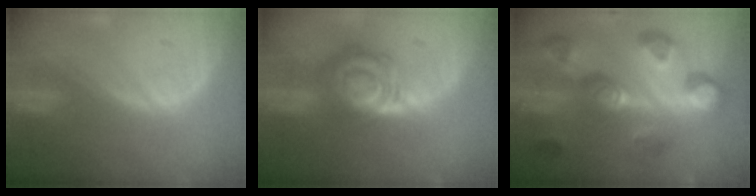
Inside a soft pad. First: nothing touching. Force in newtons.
{"total": 7.8, "press": 7.0, "slide": 3.4}
{"total": 10.9, "press": 10.0, "slide": 4.4}